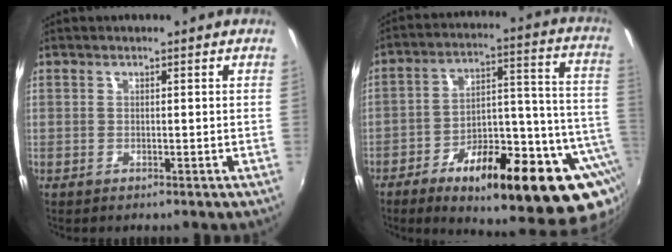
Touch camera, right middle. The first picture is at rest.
{"total": 29.8, "force": [-15.4, 10.2, 23.4], "torque": [-0.315, 0.011, -0.217]}